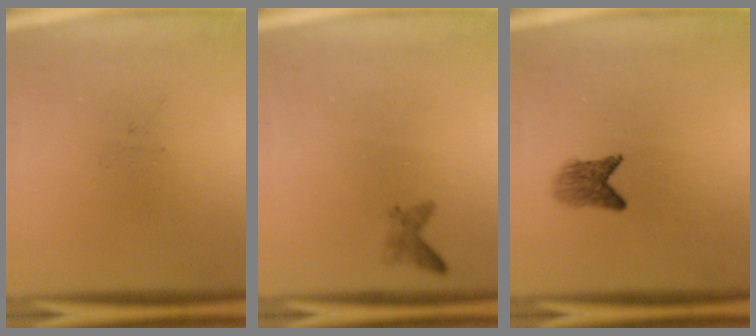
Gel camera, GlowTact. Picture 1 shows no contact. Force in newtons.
{"total": 1.1}
{"total": 2.8}